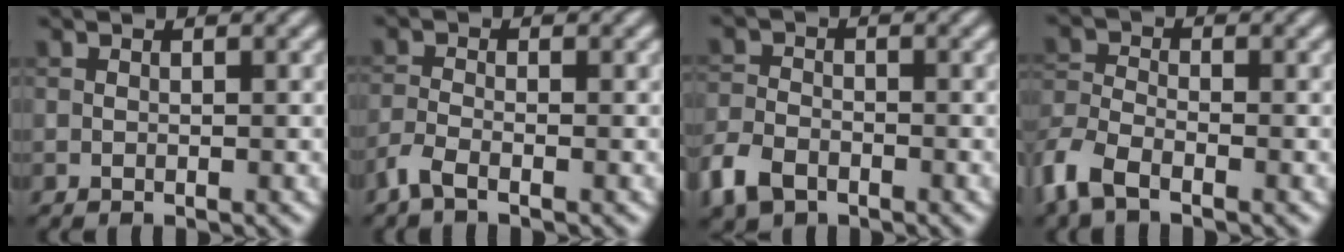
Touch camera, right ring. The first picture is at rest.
{"total": 2.1, "force": [-1.5, 0.6, 1.3], "torque": [-0.034, -0.005, -0.041]}
{"total": 4.1, "force": [-2.6, 2.5, 1.9], "torque": [-0.047, -0.004, -0.062]}
{"total": 4.6, "force": [-3.2, 2.1, 2.6], "torque": [-0.063, -0.006, -0.079]}